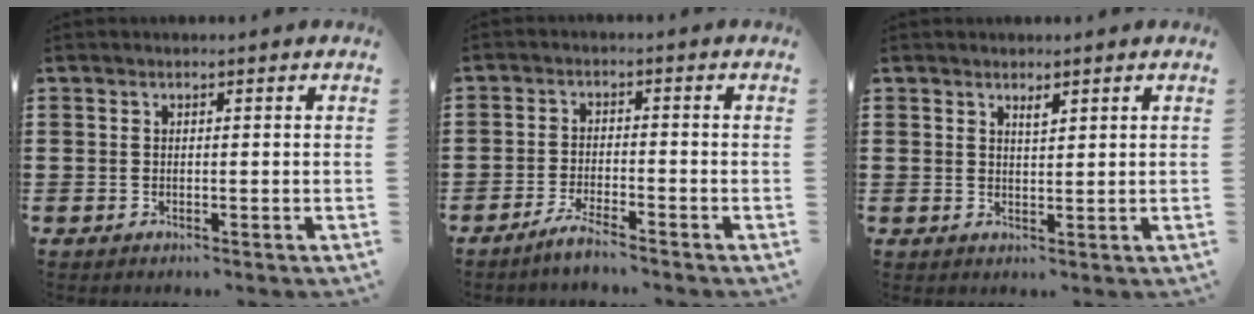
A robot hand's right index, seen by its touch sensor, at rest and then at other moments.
{"total": 3.3, "force": [-3.0, -0.3, 1.3], "torque": [-0.030, -0.003, -0.058]}
{"total": 1.4, "force": [1.1, 0.3, 0.8], "torque": [-0.018, 0.000, 0.020]}